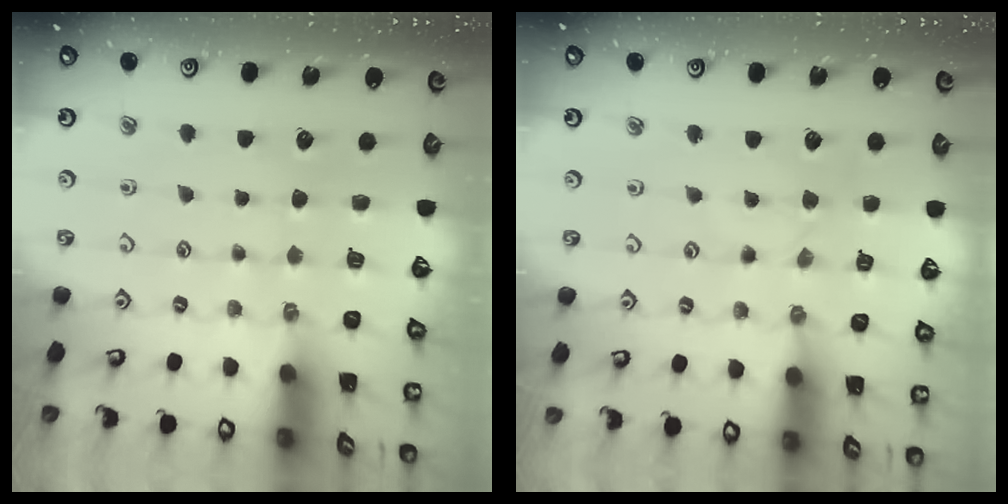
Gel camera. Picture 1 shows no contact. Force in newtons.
{"total": 0.6, "press": 0.5, "slide": 0.2}